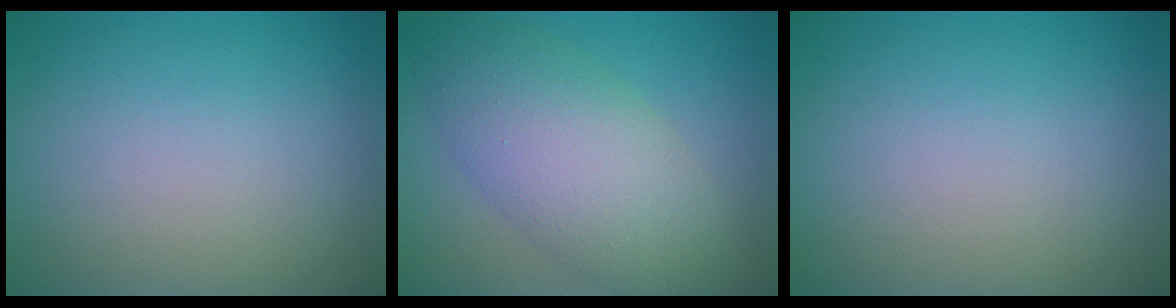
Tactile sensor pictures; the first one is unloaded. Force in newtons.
{"total": 7.8, "press": 7.8, "slide": 0.4}
{"total": 0.0}